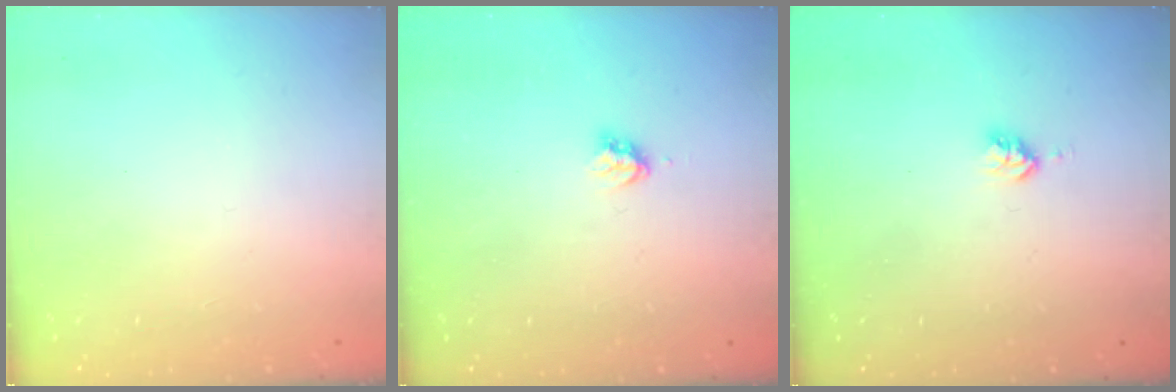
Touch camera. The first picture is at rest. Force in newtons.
{"total": 3.2, "press": 3.1, "slide": 0.5}
{"total": 3.7, "press": 3.7, "slide": 0.5}